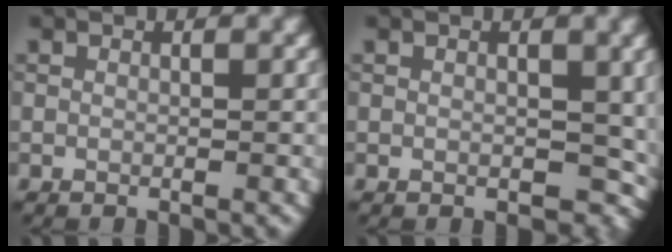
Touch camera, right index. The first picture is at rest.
{"total": 3.5, "force": [0.0, 2.5, 2.5], "torque": [-0.028, -0.009, 0.002]}